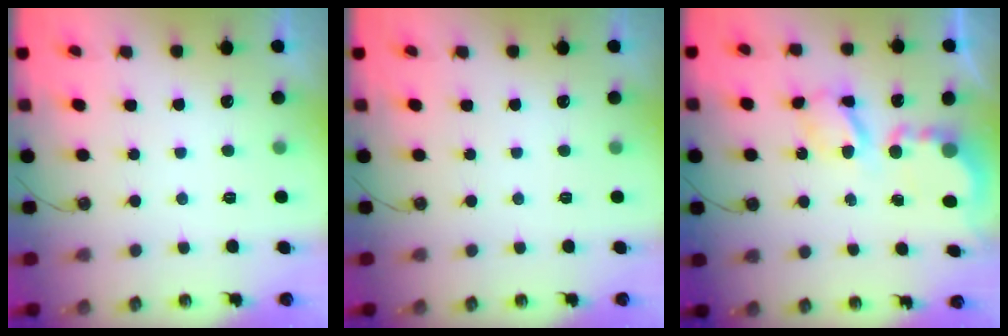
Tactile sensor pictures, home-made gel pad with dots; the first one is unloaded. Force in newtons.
{"total": 0.0}
{"total": 6.4, "press": 6.4, "slide": 0.4}